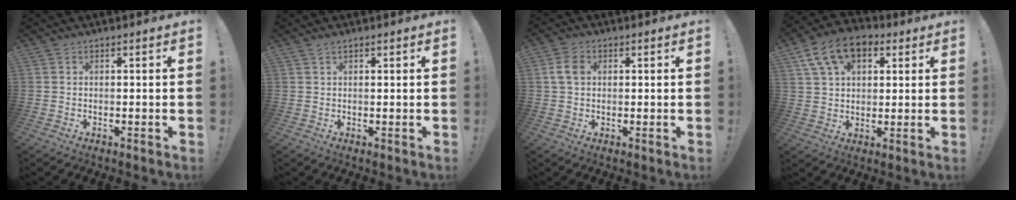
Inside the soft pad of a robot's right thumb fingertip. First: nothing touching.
{"total": 1.0, "force": [0.8, 0.3, 0.6], "torque": [-0.005, -0.003, 0.013]}
{"total": 5.5, "force": [1.1, 3.8, 3.9], "torque": [-0.065, 0.003, 0.021]}
{"total": 13.9, "force": [6.3, 8.8, 8.7], "torque": [-0.146, -0.016, 0.122]}